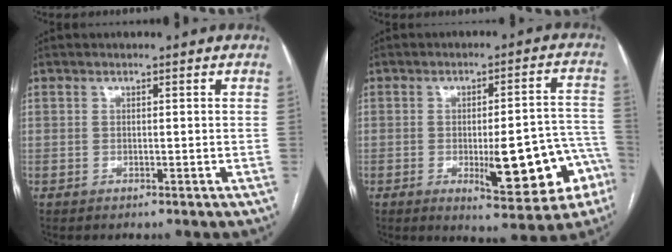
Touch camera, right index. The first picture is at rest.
{"total": 14.5, "force": [-5.0, 3.6, 13.1], "torque": [-0.122, 0.024, -0.052]}